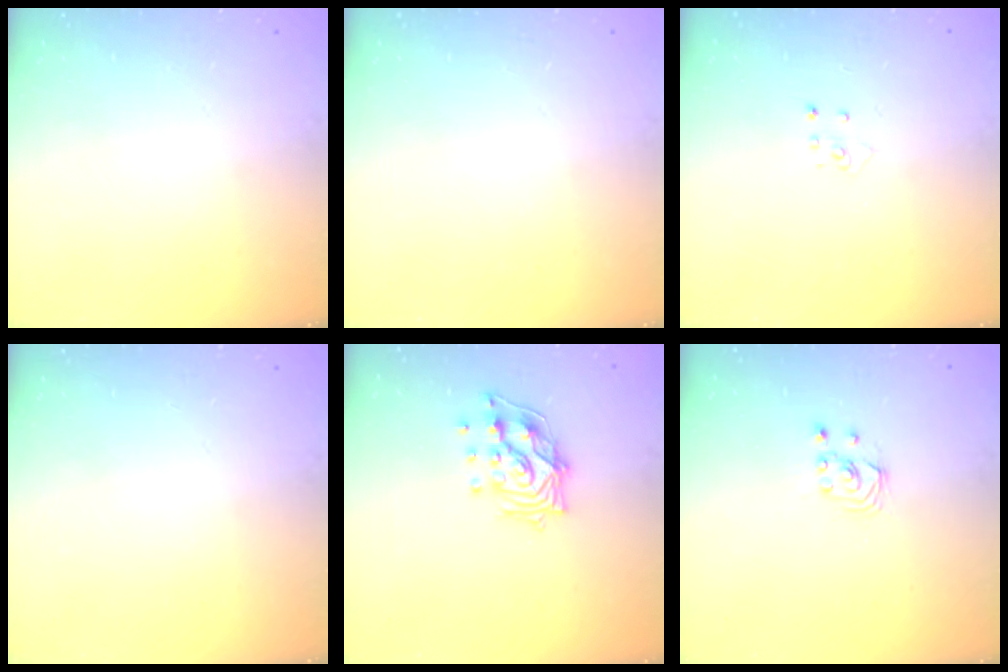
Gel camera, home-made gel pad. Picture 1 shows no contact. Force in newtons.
{"total": 0.0}
{"total": 2.8, "press": 2.8, "slide": 0.3}
{"total": 0.0}
{"total": 12.9, "press": 12.8, "slide": 1.2}
{"total": 1.8, "press": 1.8, "slide": 0.2}